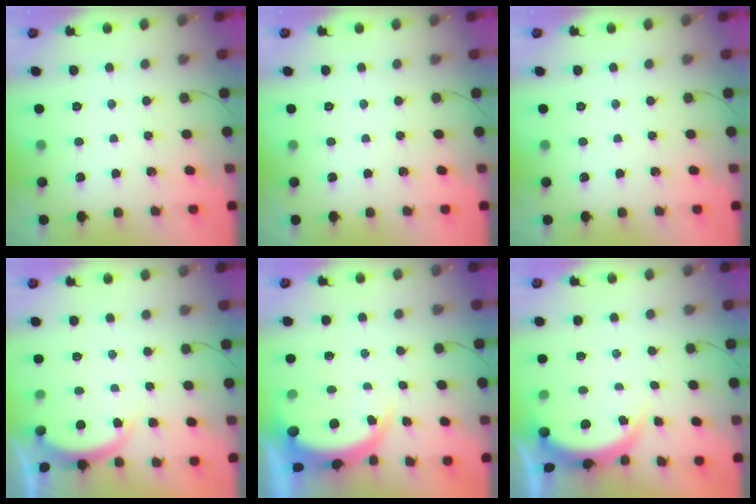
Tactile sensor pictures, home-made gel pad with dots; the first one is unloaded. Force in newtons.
{"total": 0.0}
{"total": 0.0}
{"total": 2.6, "press": 2.6, "slide": 0.5}
{"total": 4.6, "press": 4.4, "slide": 1.1}
{"total": 4.4, "press": 4.4, "slide": 0.2}